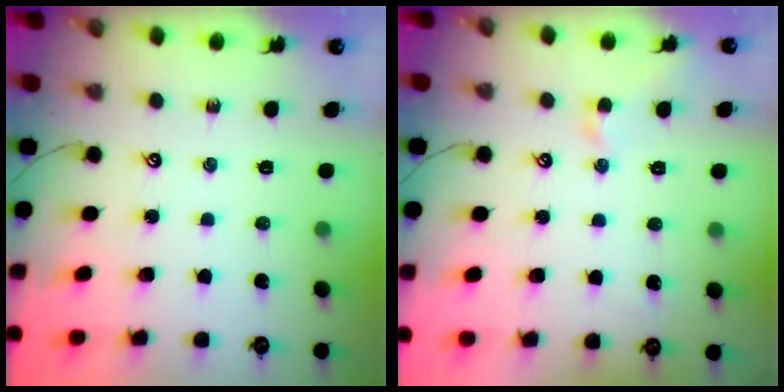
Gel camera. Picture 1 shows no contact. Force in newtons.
{"total": 1.1, "press": 1.0, "slide": 0.1}